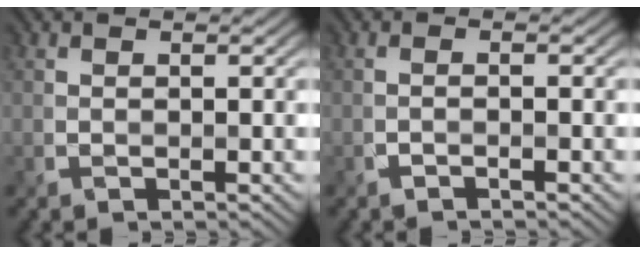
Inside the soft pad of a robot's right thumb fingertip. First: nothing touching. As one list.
[{"total": 1.1, "force": [-0.5, 0.3, 0.9], "torque": [-0.007, 0.005, -0.018]}]